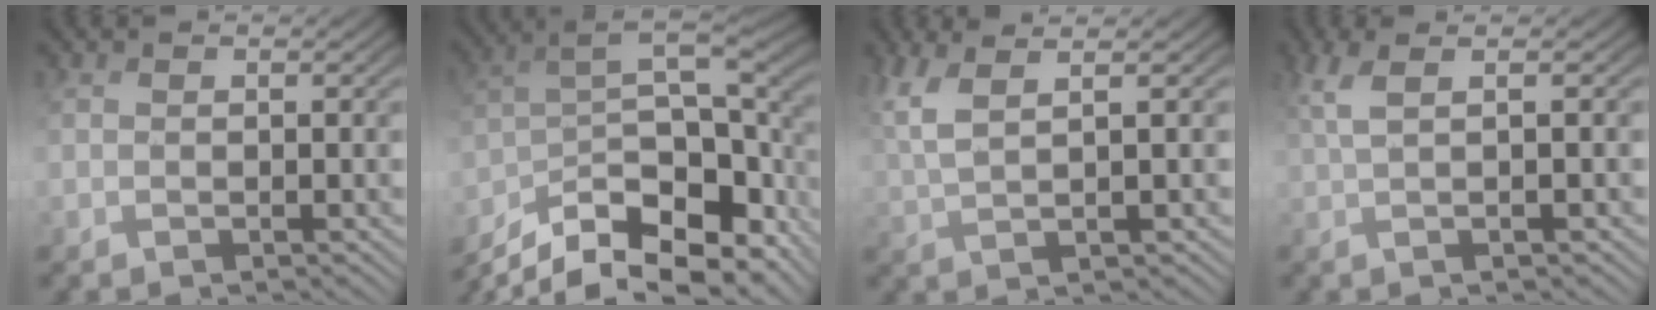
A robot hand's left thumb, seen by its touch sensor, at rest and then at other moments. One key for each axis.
{"total": 17.3, "fx": -11.8, "fy": 6.1, "fz": 11.1, "tx": -0.258, "ty": -0.027, "tz": -0.178}
{"total": 5.9, "fx": 2.6, "fy": 1.5, "fz": 5.1, "tx": -0.105, "ty": 0.017, "tz": 0.053}
{"total": 4.6, "fx": 1.1, "fy": 0.9, "fz": 4.3, "tx": -0.078, "ty": 0.016, "tz": 0.014}